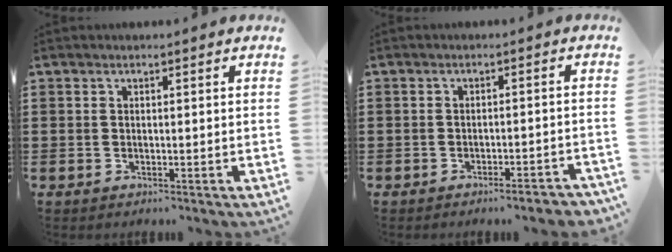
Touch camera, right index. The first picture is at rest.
{"total": 2.4, "force": [-2.0, 0.1, 1.3], "torque": [-0.021, 0.001, -0.039]}